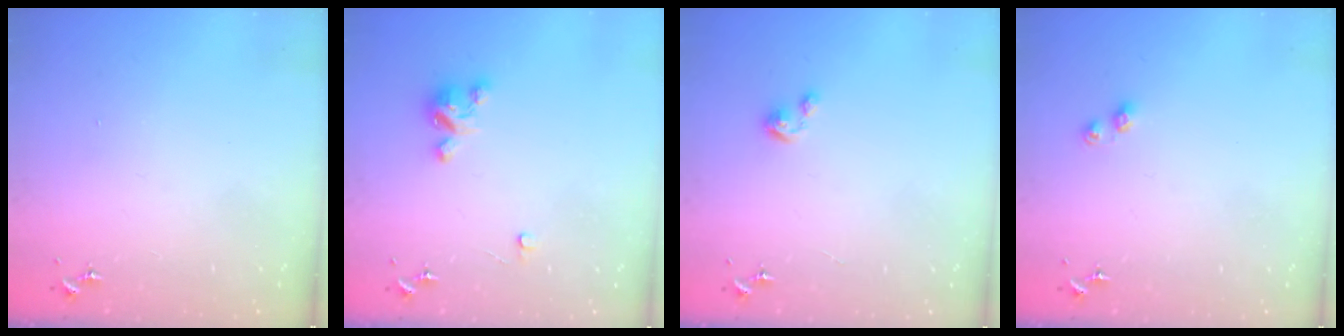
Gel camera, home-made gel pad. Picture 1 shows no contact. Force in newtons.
{"total": 5.2, "press": 5.2, "slide": 0.4}
{"total": 3.8, "press": 3.7, "slide": 0.3}
{"total": 5.0, "press": 5.0, "slide": 0.6}